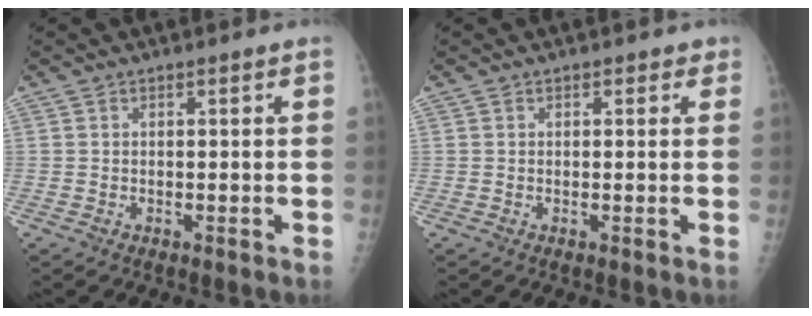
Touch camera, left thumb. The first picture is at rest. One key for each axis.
{"total": 1.3, "fx": 0.8, "fy": 1.0, "fz": 0.5, "tx": 0.012, "ty": -0.002, "tz": 0.004}